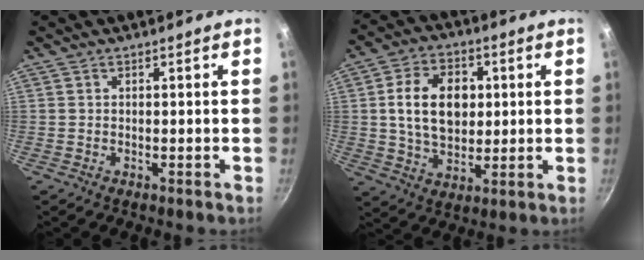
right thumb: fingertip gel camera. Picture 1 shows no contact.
{"total": 13.4, "force": [1.9, 9.5, 9.2], "torque": [-0.131, 0.003, 0.031]}